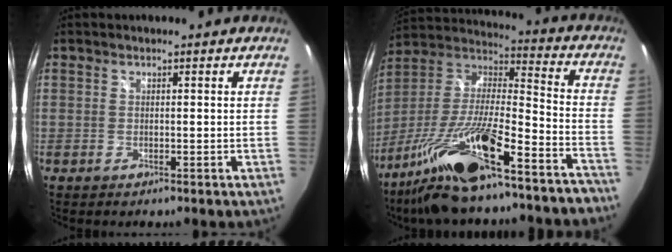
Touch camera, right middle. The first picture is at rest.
{"total": 25.3, "force": [-18.7, 4.4, 16.5], "torque": [-0.288, -0.030, -0.305]}